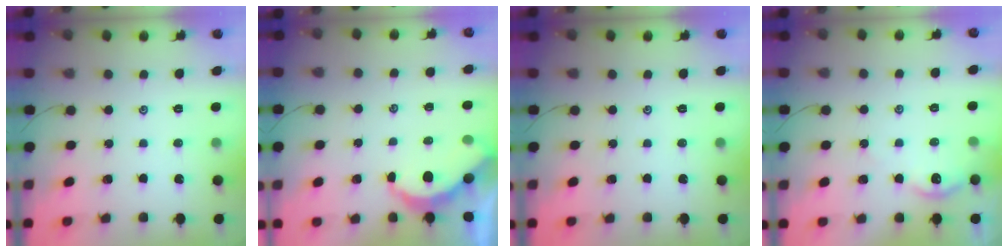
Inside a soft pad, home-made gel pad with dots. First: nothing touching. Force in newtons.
{"total": 3.2, "press": 3.2, "slide": 0.3}
{"total": 0.0}
{"total": 5.4, "press": 5.4, "slide": 0.5}